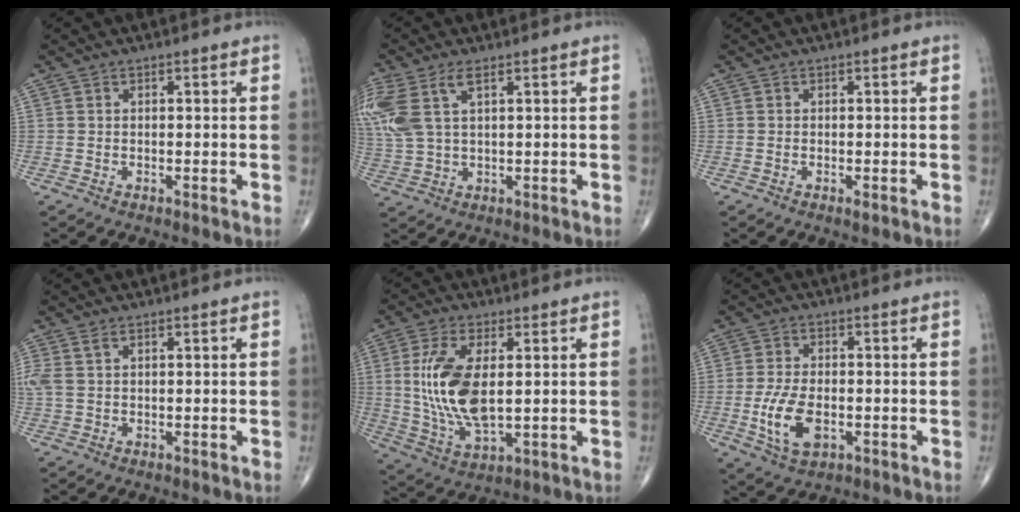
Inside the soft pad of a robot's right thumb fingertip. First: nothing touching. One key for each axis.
{"total": 11.3, "fx": 4.1, "fy": 5.4, "fz": 9.0, "tx": -0.240, "ty": 0.006, "tz": 0.091}
{"total": 0.7, "fx": -0.2, "fy": 0.2, "fz": 0.6, "tx": -0.011, "ty": -0.003, "tz": -0.004}
{"total": 3.1, "fx": 1.2, "fy": 1.6, "fz": 2.4, "tx": -0.084, "ty": 0.015, "tz": 0.032}
{"total": 14.2, "fx": 1.5, "fy": 6.6, "fz": 12.4, "tx": -0.257, "ty": -0.014, "tz": 0.039}
{"total": 8.6, "fx": -2.1, "fy": 4.6, "fz": 7.0, "tx": -0.137, "ty": -0.003, "tz": -0.034}